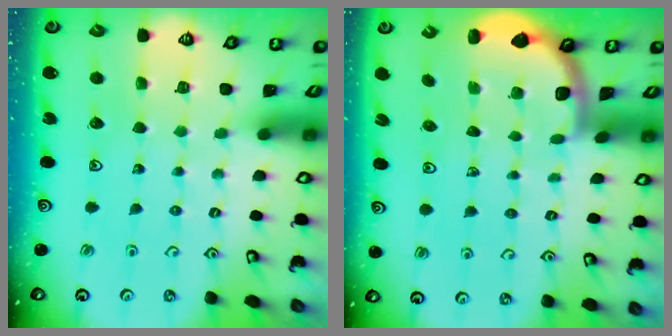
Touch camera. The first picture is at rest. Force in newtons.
{"total": 1.7, "press": 1.7, "slide": 0.1}